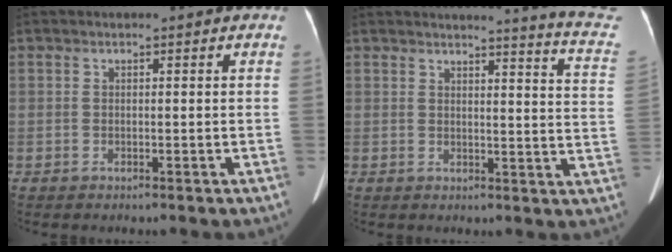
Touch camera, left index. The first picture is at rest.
{"total": 12.9, "force": [12.4, -1.3, 3.2], "torque": [-0.031, -0.105, 0.110]}